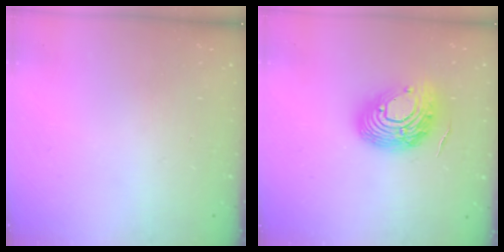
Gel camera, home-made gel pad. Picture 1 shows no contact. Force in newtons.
{"total": 16.5, "press": 16.4, "slide": 1.4}